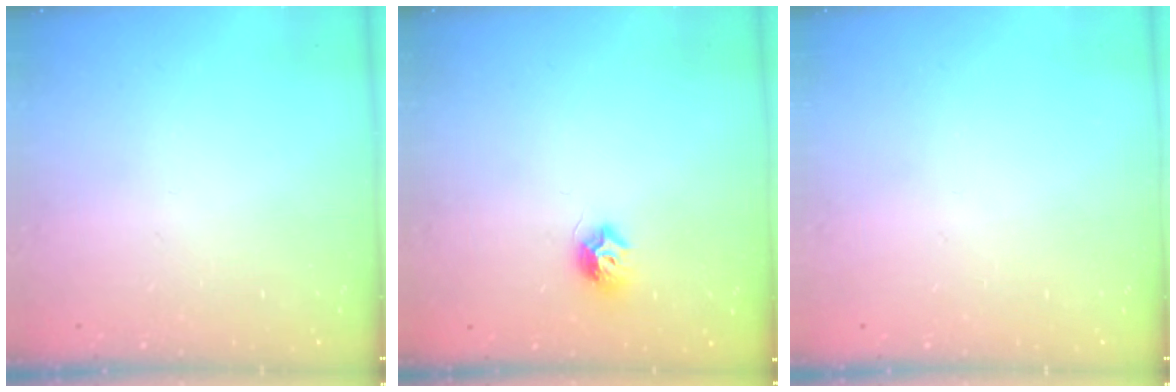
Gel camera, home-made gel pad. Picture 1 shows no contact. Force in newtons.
{"total": 7.6, "press": 7.6, "slide": 0.2}
{"total": 0.0}